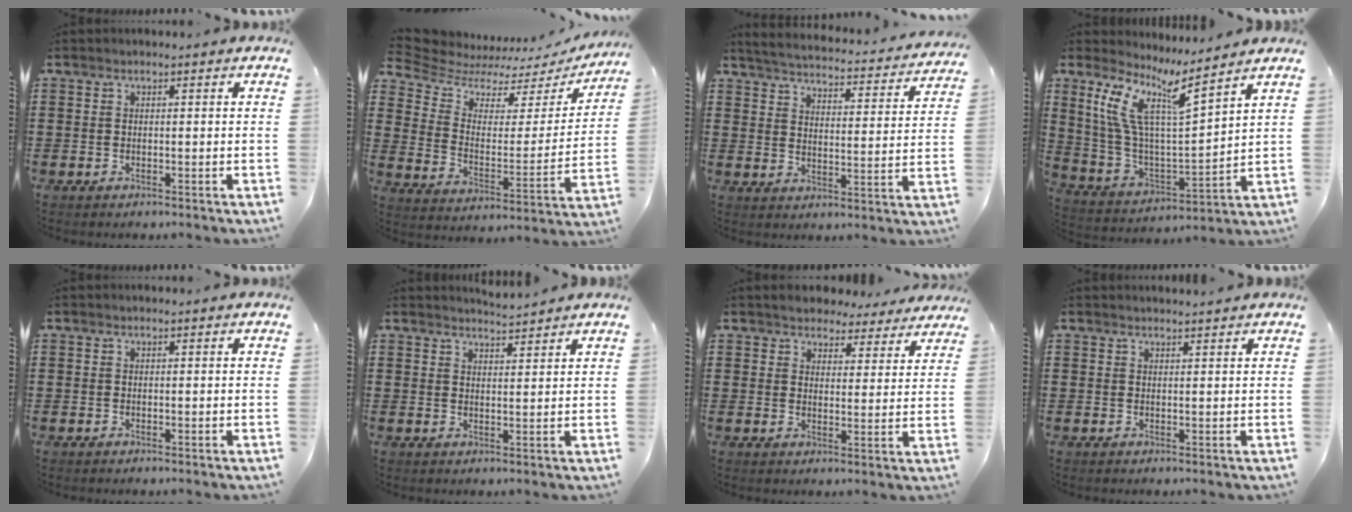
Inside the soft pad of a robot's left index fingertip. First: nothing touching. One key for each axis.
{"total": 6.4, "fx": 5.4, "fy": 2.8, "fz": 2.1, "tx": -0.075, "ty": -0.036, "tz": 0.092}
{"total": 3.5, "fx": 3.5, "fy": -0.3, "fz": 0.7, "tx": -0.035, "ty": -0.032, "tz": 0.052}
{"total": 10.3, "fx": 6.7, "fy": 2.0, "fz": 7.5, "tx": -0.177, "ty": -0.041, "tz": 0.113}
{"total": 0.0}
{"total": 2.8, "fx": 2.8, "fy": -0.1, "fz": 0.3, "tx": -0.012, "ty": -0.007, "tz": 0.053}
{"total": 4.0, "fx": 4.0, "fy": 0.6, "fz": 0.0, "tx": -0.011, "ty": -0.018, "tz": 0.069}
{"total": 1.2, "fx": 1.1, "fy": -0.1, "fz": 0.2, "tx": -0.005, "ty": -0.003, "tz": 0.023}